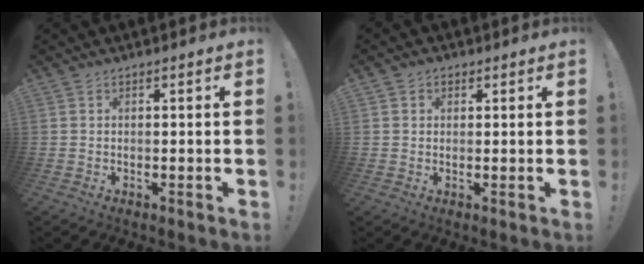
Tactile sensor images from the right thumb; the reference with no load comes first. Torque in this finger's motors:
{"motor_torque": [-0.42, 0.01, -0.07, 0.08, 0.10]}